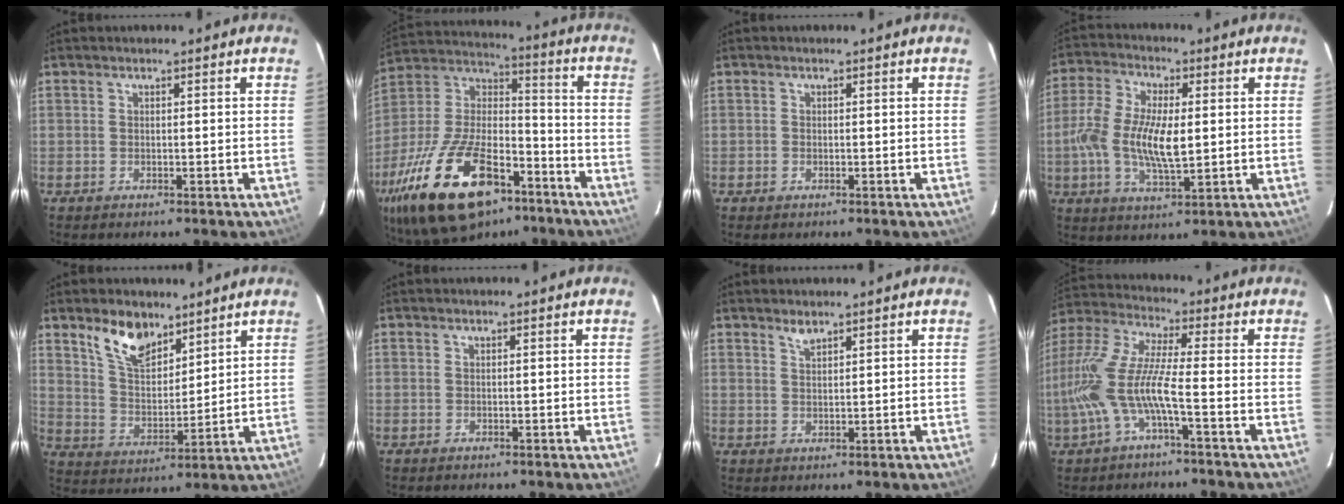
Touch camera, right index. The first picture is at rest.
{"total": 28.1, "force": [-16.0, 13.1, 19.0], "torque": [-0.385, -0.011, -0.266]}
{"total": 0.6, "force": [-0.4, 0.5, 0.1], "torque": [-0.002, 0.001, -0.008]}
{"total": 11.5, "force": [-0.5, 4.5, 10.5], "torque": [-0.220, 0.002, -0.015]}
{"total": 10.2, "force": [7.1, 4.9, 5.4], "torque": [-0.094, 0.008, 0.138]}
{"total": 0.0}
{"total": 1.7, "force": [1.5, 0.4, 0.8], "torque": [-0.012, 0.001, 0.028]}
{"total": 13.6, "force": [-4.5, 1.8, 12.7], "torque": [-0.264, -0.008, -0.091]}